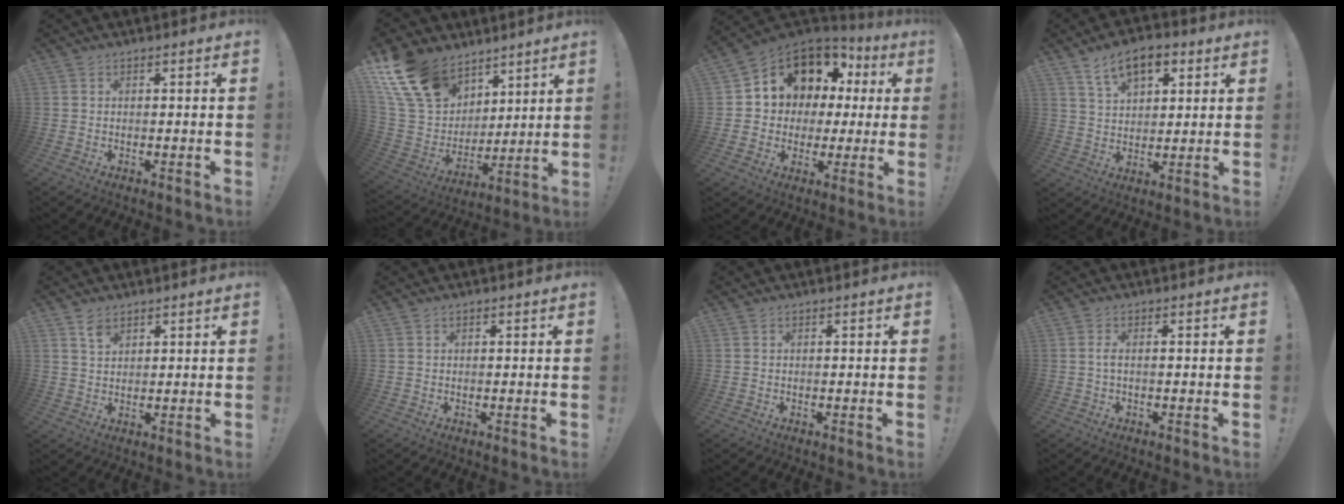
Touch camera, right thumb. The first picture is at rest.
{"total": 18.7, "force": [11.8, 12.6, 7.2], "torque": [-0.152, -0.068, 0.243]}
{"total": 10.1, "force": [4.1, 8.3, 4.0], "torque": [-0.076, -0.031, 0.088]}
{"total": 11.0, "force": [6.0, 6.3, 6.7], "torque": [-0.109, -0.012, 0.113]}
{"total": 3.7, "force": [2.6, 1.9, 1.7], "torque": [-0.015, -0.021, 0.046]}
{"total": 0.0}
{"total": 0.0}
{"total": 2.2, "force": [-0.3, 0.3, 2.2], "torque": [-0.055, 0.005, -0.008]}